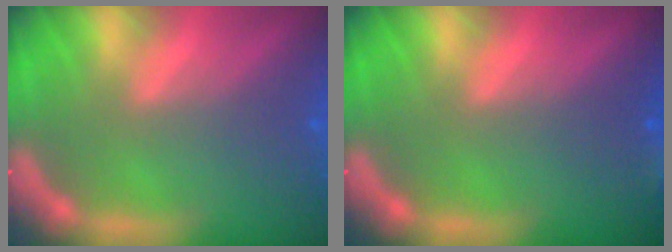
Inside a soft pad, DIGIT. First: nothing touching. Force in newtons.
{"total": 0.9}